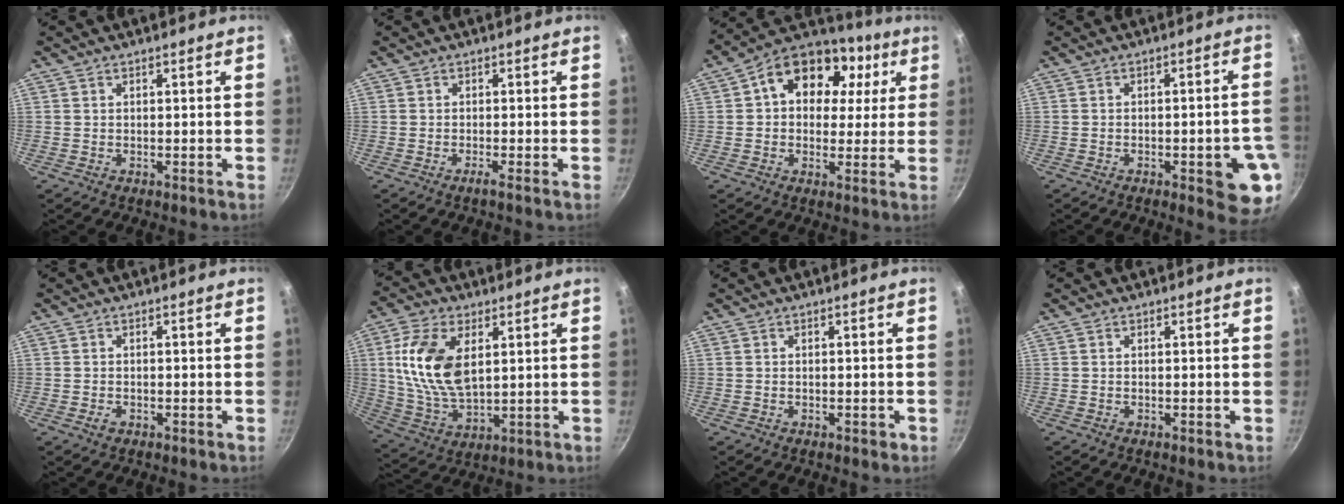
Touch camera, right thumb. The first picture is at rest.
{"total": 1.1, "force": [-0.7, -0.4, 0.8], "torque": [-0.022, 0.002, -0.015]}
{"total": 17.9, "force": [4.9, 13.1, 11.1], "torque": [-0.152, 0.026, 0.062]}
{"total": 10.6, "force": [-3.3, 3.2, 9.6], "torque": [-0.084, 0.014, -0.037]}
{"total": 1.5, "force": [-0.7, 1.0, 0.8], "torque": [-0.013, 0.006, -0.011]}
{"total": 14.9, "force": [3.5, 8.3, 11.8], "torque": [-0.222, -0.014, 0.075]}
{"total": 1.0, "force": [-0.4, 0.5, 0.7], "torque": [-0.010, 0.003, -0.006]}
{"total": 0.0}